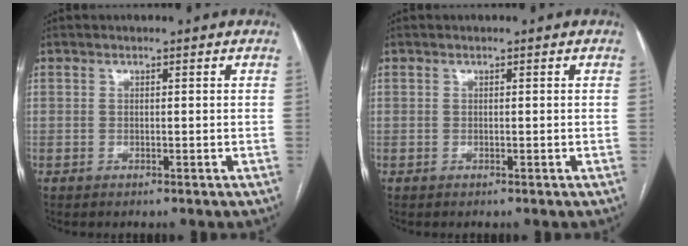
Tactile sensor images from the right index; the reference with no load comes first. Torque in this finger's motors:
{"motor_torque": [0.13, 0.13, -0.08, 0.00]}